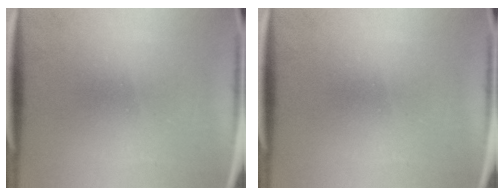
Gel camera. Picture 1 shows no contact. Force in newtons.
{"total": 0.0}